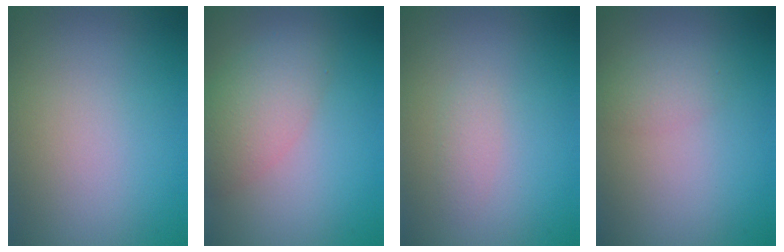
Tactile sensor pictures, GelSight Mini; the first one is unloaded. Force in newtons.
{"total": 4.2, "press": 4.2, "slide": 0.2}
{"total": 1.0, "press": 1.0, "slide": 0.0}
{"total": 1.6, "press": 1.6, "slide": 0.1}